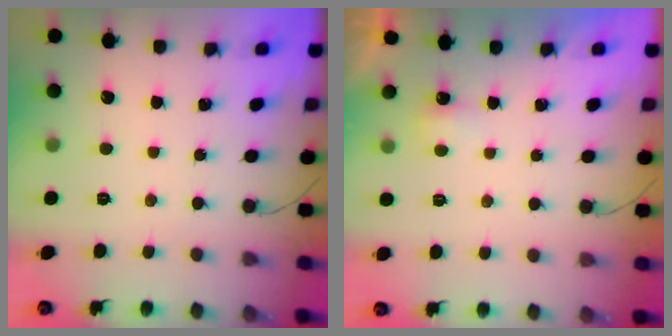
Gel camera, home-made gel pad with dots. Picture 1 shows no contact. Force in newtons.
{"total": 2.4, "press": 2.3, "slide": 0.5}